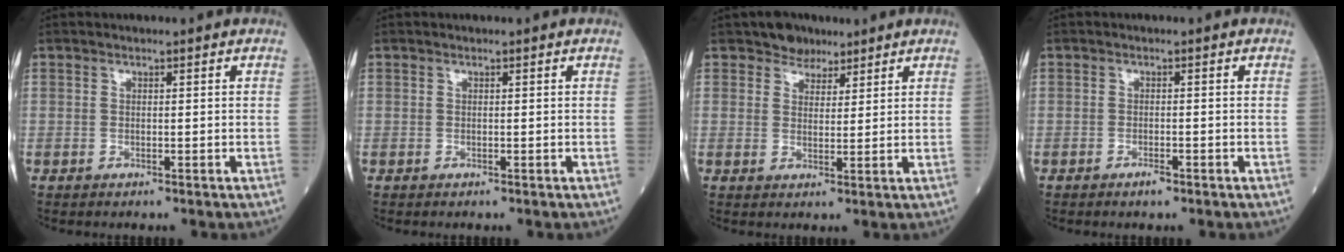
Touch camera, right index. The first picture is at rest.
{"total": 0.0}
{"total": 3.7, "force": [2.9, 2.3, 0.6], "torque": [-0.004, 0.003, 0.044]}
{"total": 1.2, "force": [-0.9, 0.3, 0.8], "torque": [-0.016, -0.001, -0.013]}